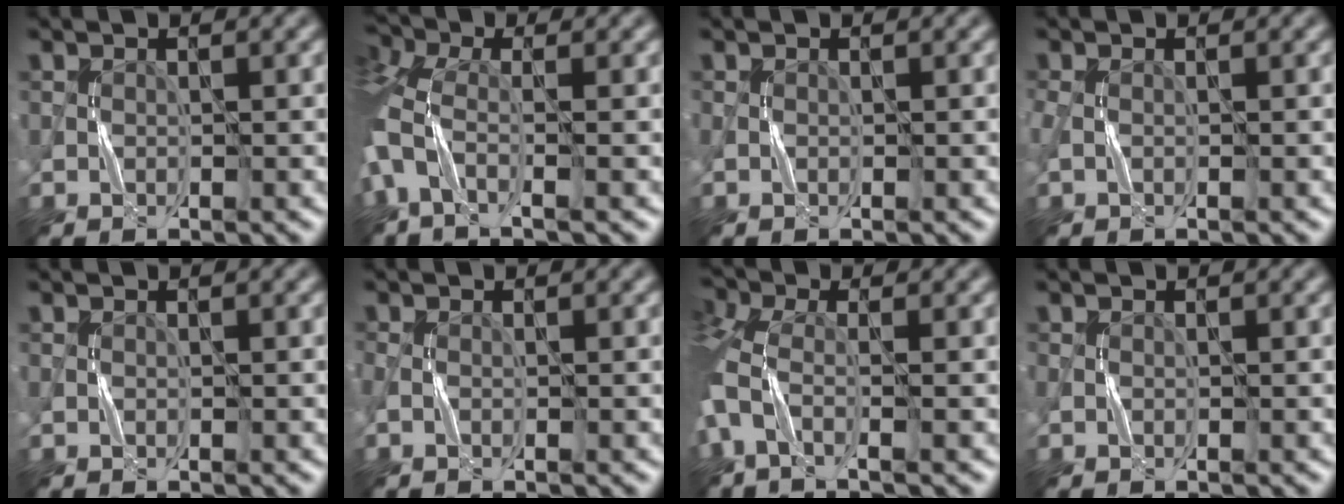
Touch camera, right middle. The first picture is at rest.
{"total": 5.0, "force": [-0.8, 2.3, 4.4], "torque": [-0.107, -0.005, -0.028]}
{"total": 0.0}
{"total": 1.0, "force": [0.1, 0.6, 0.8], "torque": [-0.020, 0.006, -0.002]}
{"total": 0.0}
{"total": 0.6, "force": [-0.1, 0.3, 0.5], "torque": [-0.012, 0.002, -0.005]}
{"total": 4.0, "force": [-0.2, 1.8, 3.6], "torque": [-0.085, -0.004, -0.017]}
{"total": 0.0}